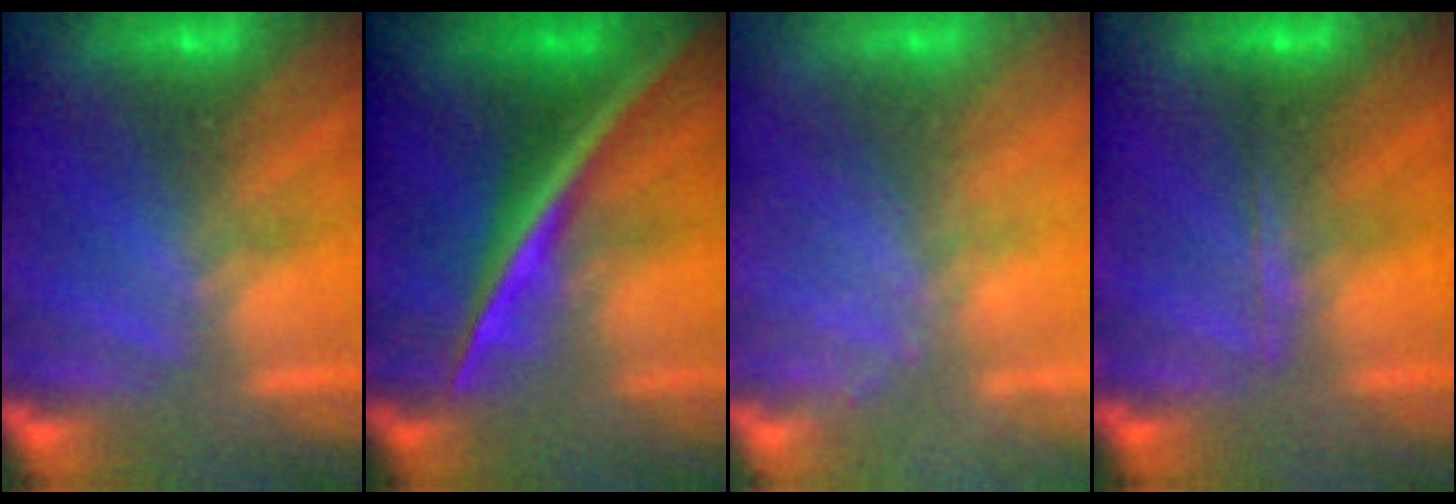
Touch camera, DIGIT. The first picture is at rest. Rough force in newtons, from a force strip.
{"total": 2.5}
{"total": 2.4}
{"total": 1.7}